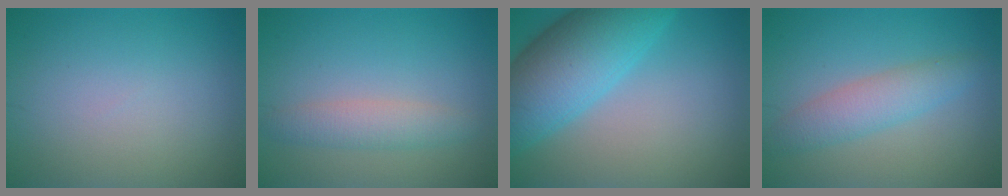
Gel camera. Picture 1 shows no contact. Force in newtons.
{"total": 2.5, "press": 2.5, "slide": 0.1}
{"total": 9.4, "press": 9.4, "slide": 0.3}
{"total": 3.4, "press": 3.4, "slide": 0.0}